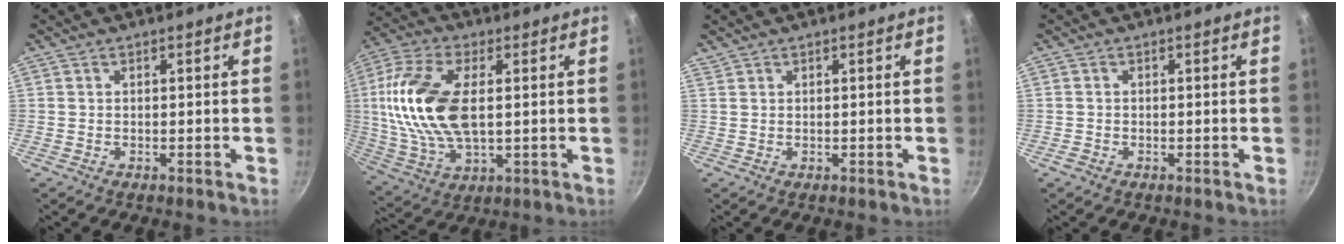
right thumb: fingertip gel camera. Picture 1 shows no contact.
{"total": 18.5, "force": [2.2, 9.7, 15.6], "torque": [-0.309, 0.003, 0.039]}
{"total": 0.6, "force": [0.6, 0.2, 0.1], "torque": [0.000, 0.001, 0.014]}
{"total": 1.1, "force": [-0.6, 0.9, 0.4], "torque": [-0.006, 0.002, -0.011]}